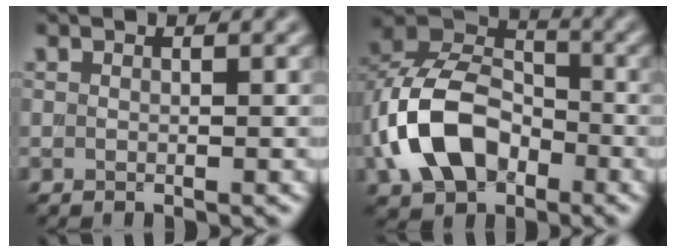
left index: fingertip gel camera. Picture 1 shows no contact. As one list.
[{"total": 9.6, "force": [-2.9, 6.6, 6.2], "torque": [-0.124, 0.012, -0.067]}]